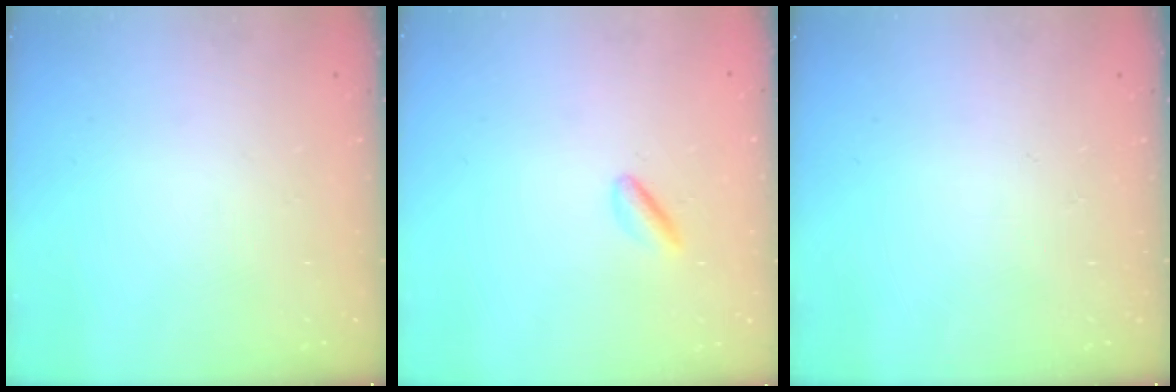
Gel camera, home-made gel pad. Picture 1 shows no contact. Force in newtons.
{"total": 2.5, "press": 2.4, "slide": 0.8}
{"total": 0.0}